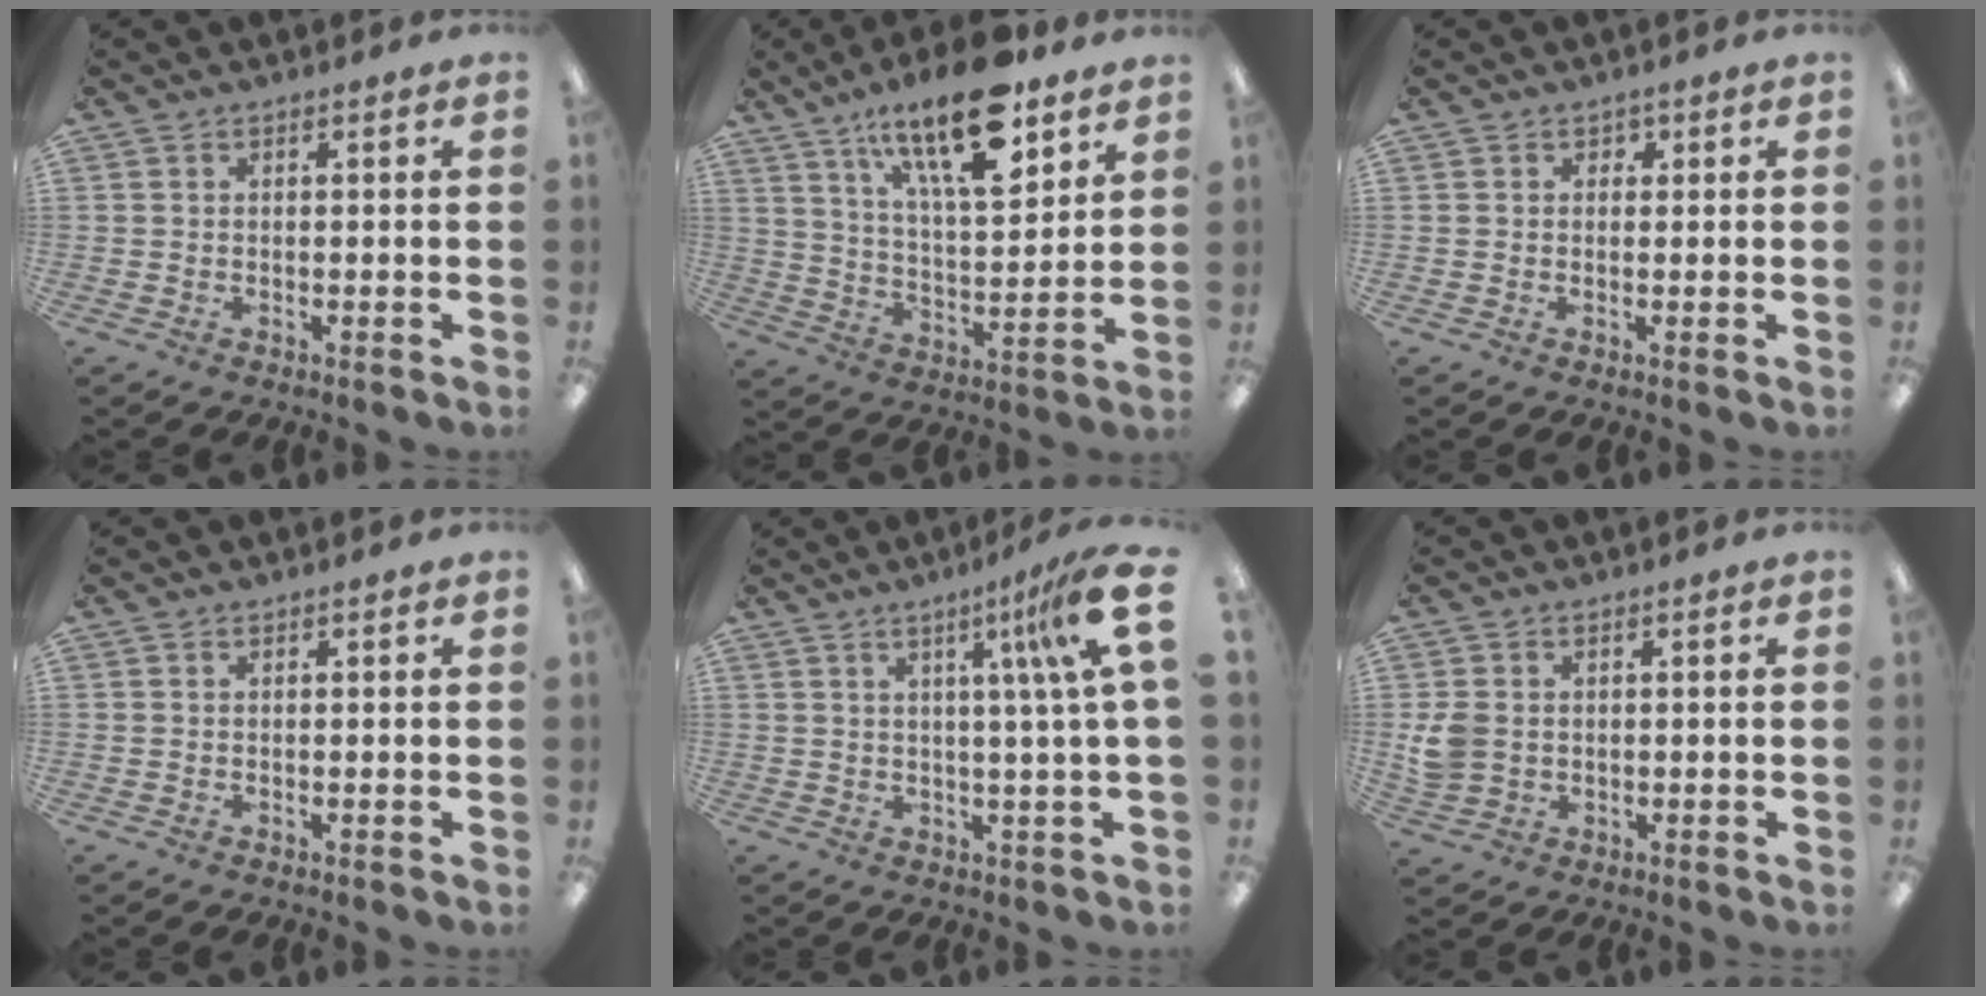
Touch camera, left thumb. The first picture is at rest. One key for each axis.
{"total": 19.8, "fx": 13.0, "fy": 6.9, "fz": 13.2, "tx": -0.213, "ty": -0.067, "tz": 0.213}
{"total": 1.1, "fx": 0.5, "fy": 0.9, "fz": 0.1, "tx": -0.002, "ty": 0.003, "tz": 0.009}
{"total": 0.0}
{"total": 12.7, "fx": 4.2, "fy": 0.5, "fz": 12.0, "tx": -0.178, "ty": -0.014, "tz": 0.056}
{"total": 5.3, "fx": 0.5, "fy": 4.5, "fz": 2.8, "tx": -0.058, "ty": 0.003, "tz": 0.012}